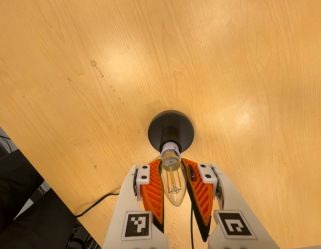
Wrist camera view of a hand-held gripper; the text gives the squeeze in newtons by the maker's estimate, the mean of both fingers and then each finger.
{"total": 20.5, "left": 19.9, "right": 21.2}